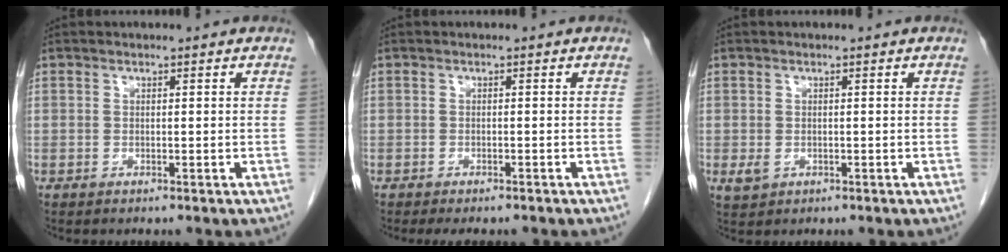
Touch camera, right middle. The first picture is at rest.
{"total": 4.0, "force": [-3.4, 1.1, 1.8], "torque": [-0.016, -0.006, -0.044]}
{"total": 1.8, "force": [-0.4, 1.4, 1.1], "torque": [-0.024, -0.002, 0.002]}